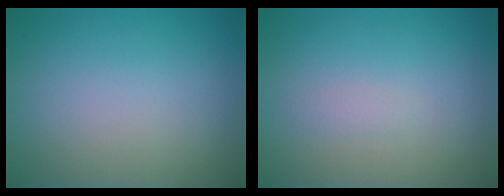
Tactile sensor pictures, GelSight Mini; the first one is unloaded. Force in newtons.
{"total": 0.6, "press": 0.6, "slide": 0.0}